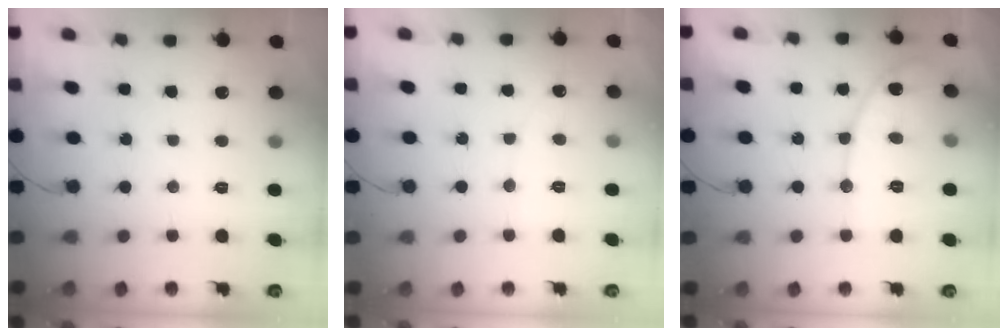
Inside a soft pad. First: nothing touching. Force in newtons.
{"total": 3.2, "press": 3.1, "slide": 0.3}
{"total": 10.5, "press": 10.5, "slide": 0.8}